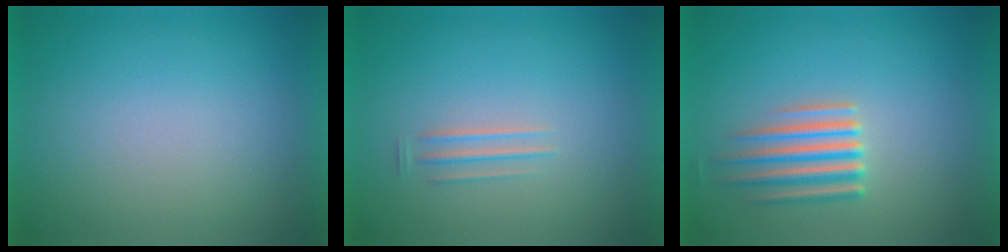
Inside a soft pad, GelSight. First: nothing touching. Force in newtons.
{"total": 1.7}
{"total": 4.0}